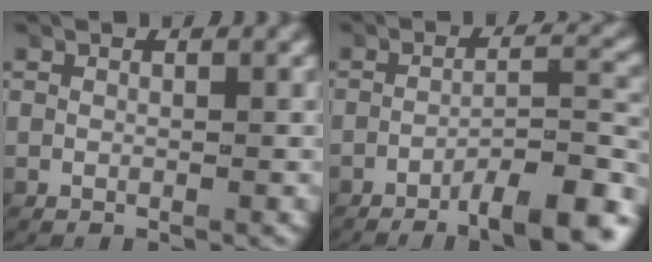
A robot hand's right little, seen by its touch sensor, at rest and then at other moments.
{"total": 7.1, "force": [-5.5, 1.4, 4.2], "torque": [-0.048, 0.001, -0.086]}